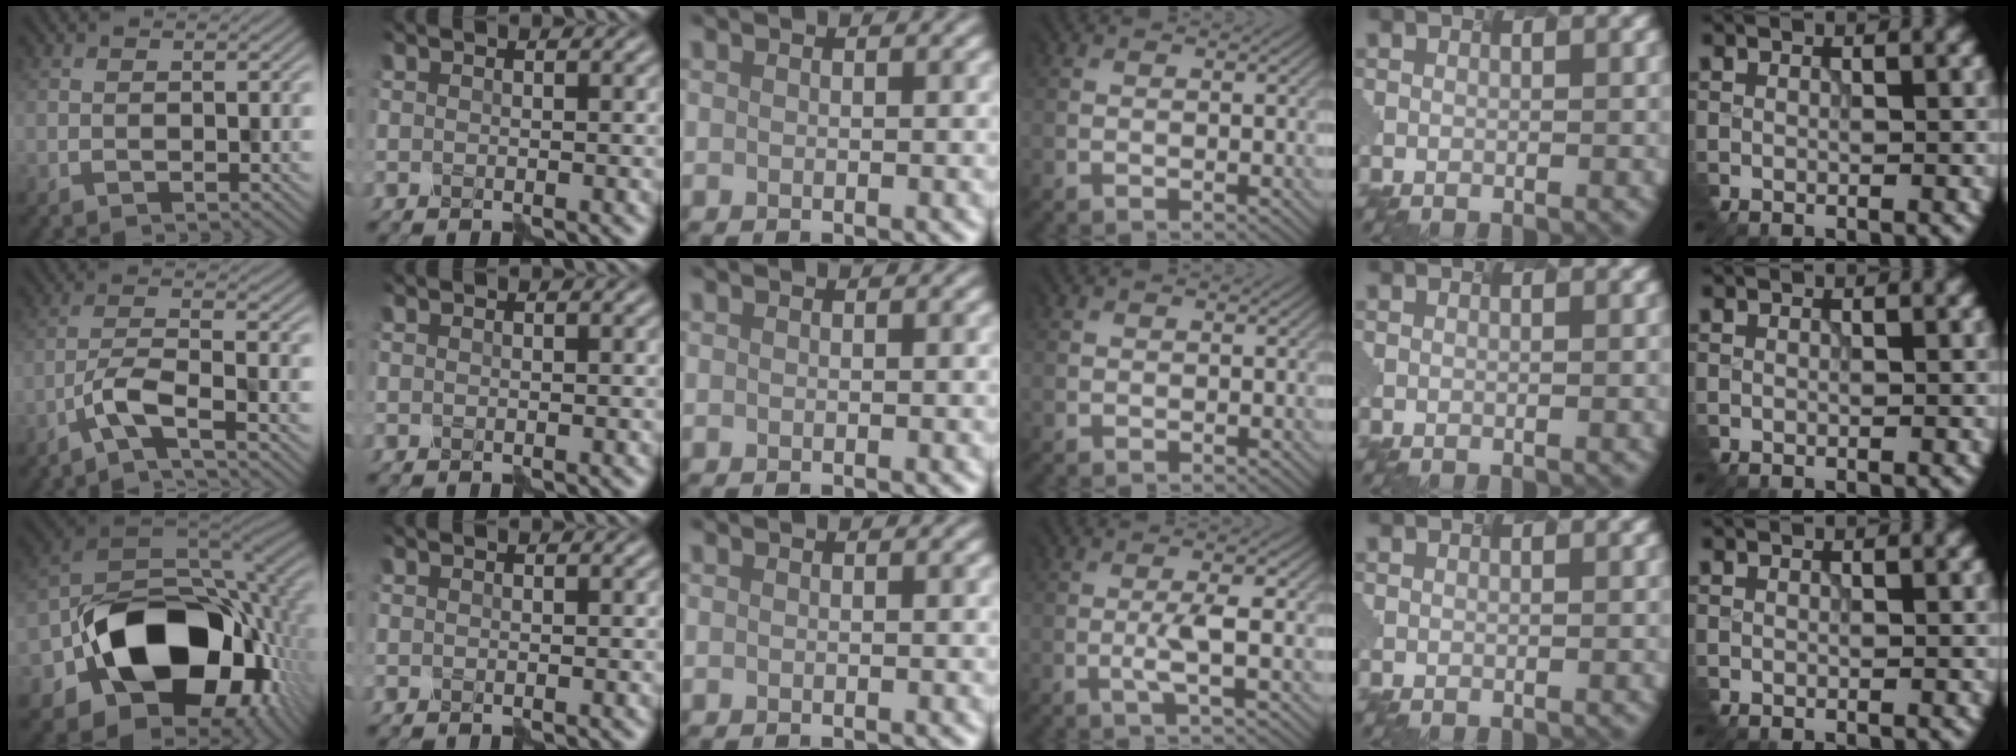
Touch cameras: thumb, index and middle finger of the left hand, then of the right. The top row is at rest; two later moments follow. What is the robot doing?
{"motion": "disassemble", "object": "velcro strap"}